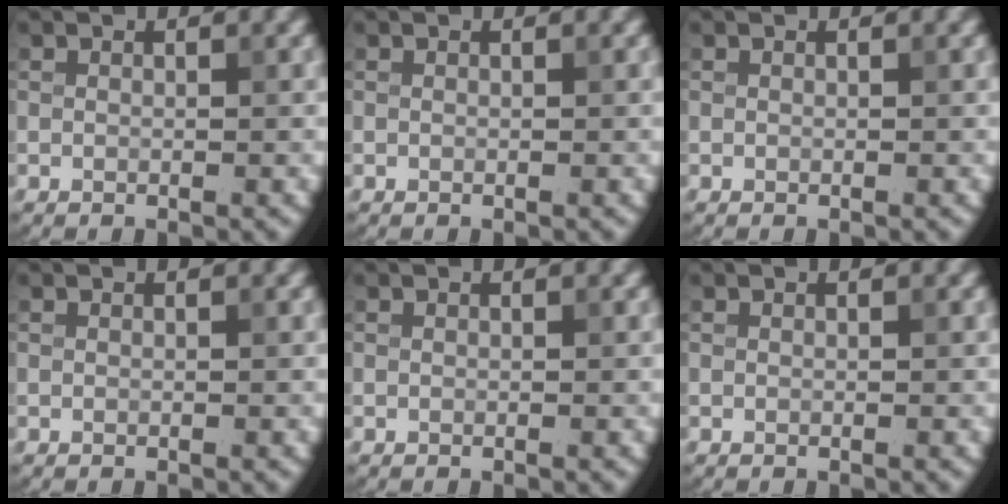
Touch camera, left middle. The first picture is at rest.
{"total": 0.0}
{"total": 0.0}
{"total": 0.0}
{"total": 0.0}
{"total": 0.0}